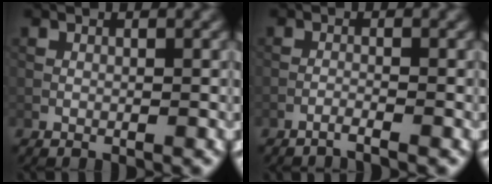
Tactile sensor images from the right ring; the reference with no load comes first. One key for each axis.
{"total": 1.2, "fx": -1.1, "fy": 0.1, "fz": 0.6, "tx": -0.005, "ty": 0.004, "tz": -0.030}